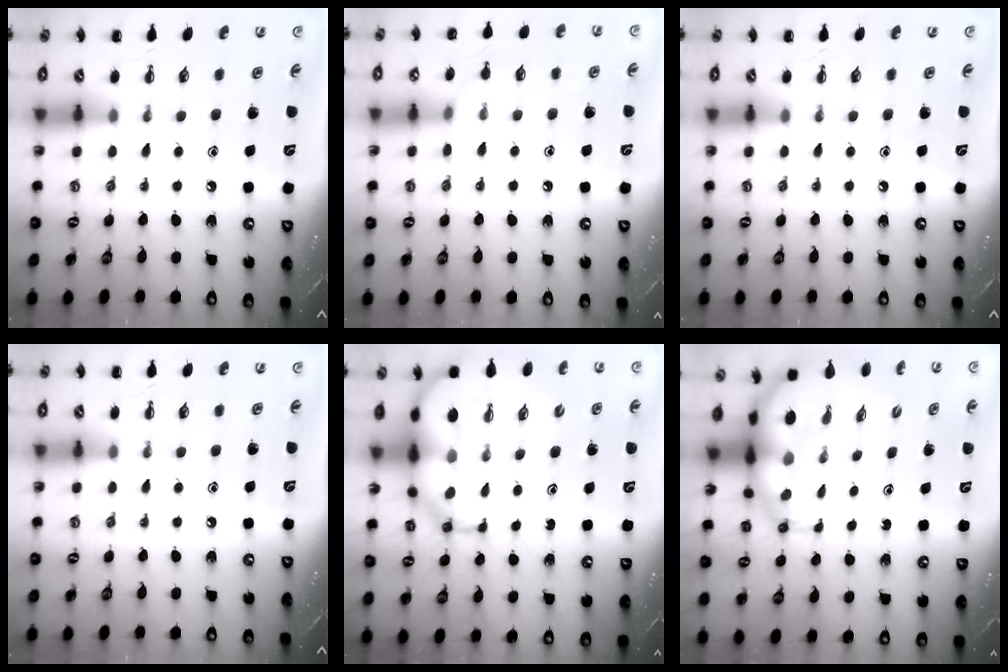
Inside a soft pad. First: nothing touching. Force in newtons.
{"total": 7.3, "press": 7.0, "slide": 2.1}
{"total": 0.0}
{"total": 0.0}
{"total": 13.3, "press": 12.8, "slide": 3.7}
{"total": 8.8, "press": 8.5, "slide": 2.2}